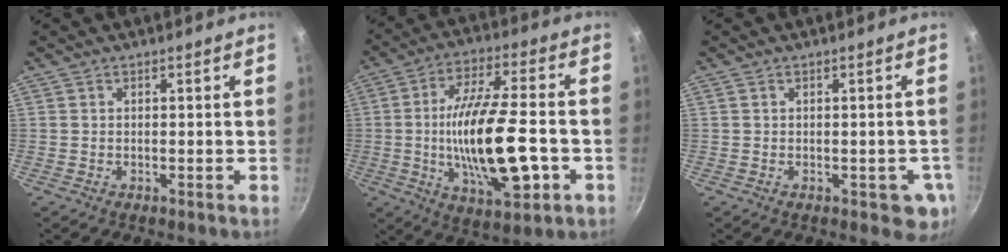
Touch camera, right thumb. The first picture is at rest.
{"total": 20.4, "force": [-3.7, 7.2, 18.7], "torque": [-0.321, 0.013, -0.061]}
{"total": 5.1, "force": [-0.8, 2.8, 4.2], "torque": [-0.024, 0.002, -0.007]}